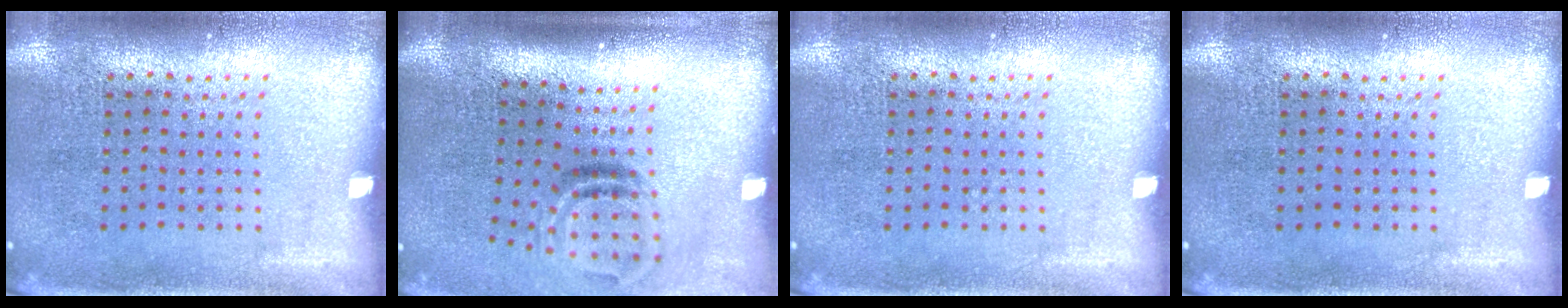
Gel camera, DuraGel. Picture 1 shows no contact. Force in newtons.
{"total": 2.0, "press": 1.1, "slide": 1.6}
{"total": 0.0}
{"total": 0.0}